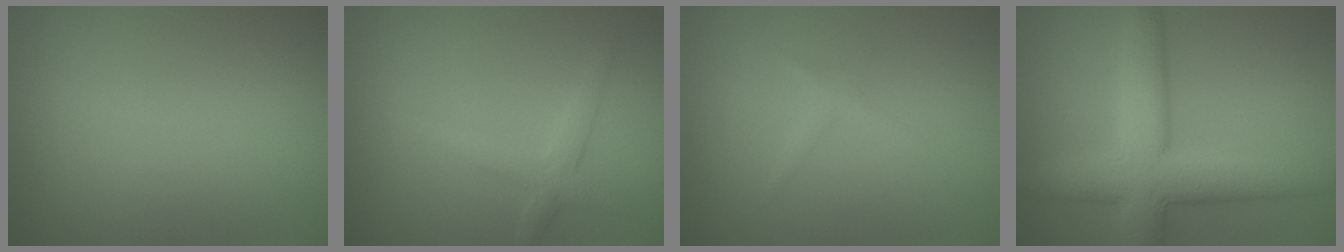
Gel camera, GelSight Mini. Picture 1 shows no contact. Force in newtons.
{"total": 2.4, "press": 2.4, "slide": 0.1}
{"total": 0.9, "press": 0.9, "slide": 0.0}
{"total": 8.6, "press": 8.6, "slide": 0.5}